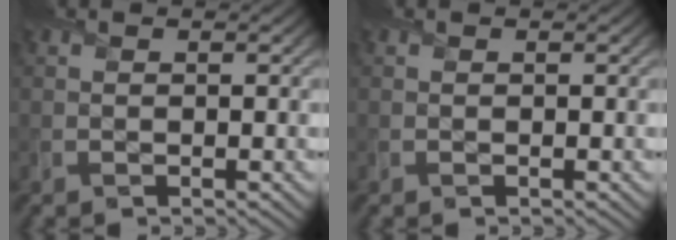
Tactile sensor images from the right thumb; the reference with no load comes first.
{"total": 0.0}